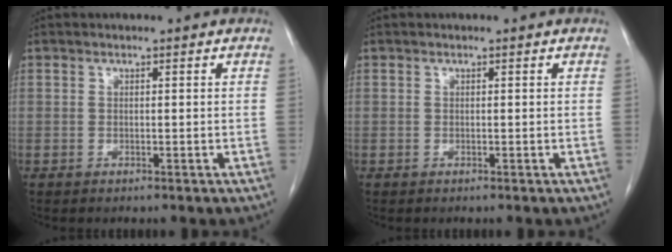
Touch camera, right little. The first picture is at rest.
{"total": 0.0}